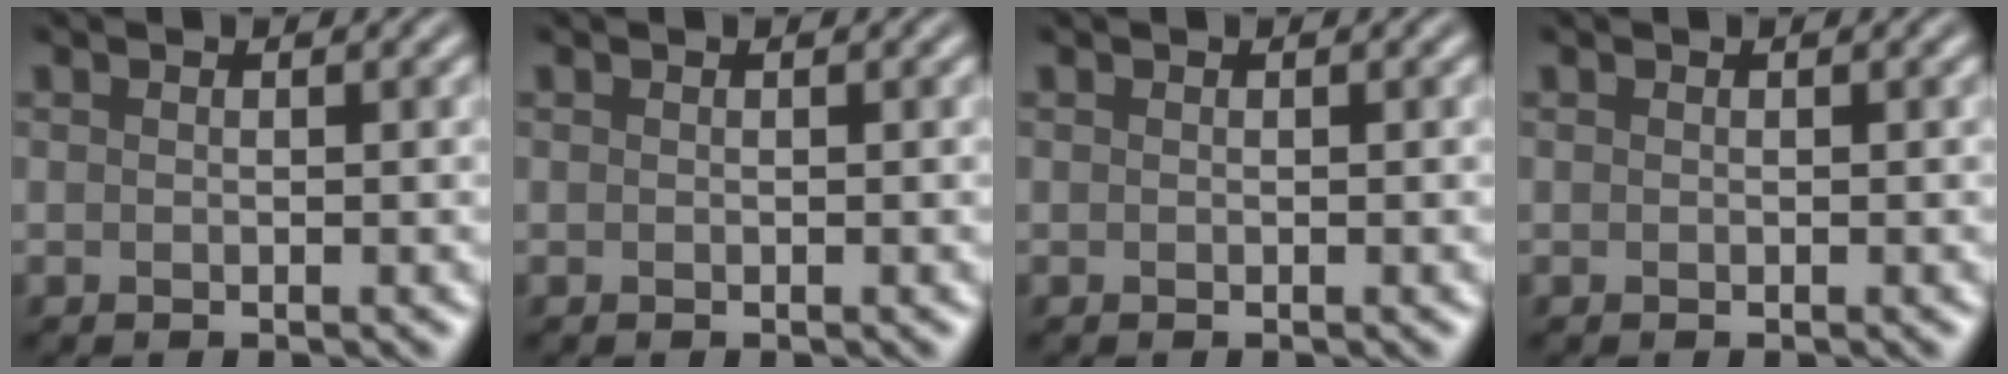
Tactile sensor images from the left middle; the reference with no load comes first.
{"total": 0.0}
{"total": 0.0}
{"total": 0.0}